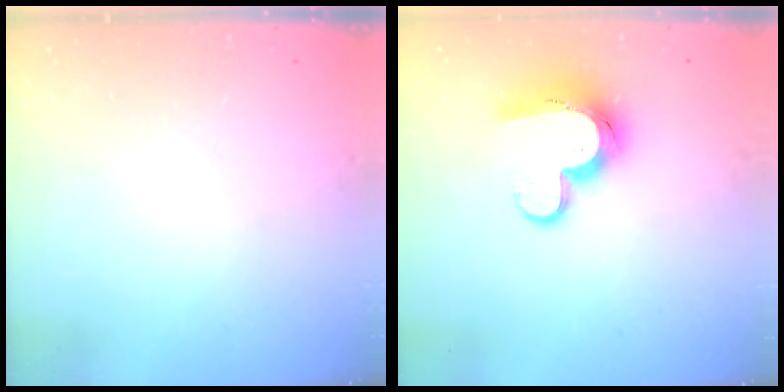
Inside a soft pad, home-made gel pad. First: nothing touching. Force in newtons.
{"total": 13.1, "press": 13.0, "slide": 1.3}